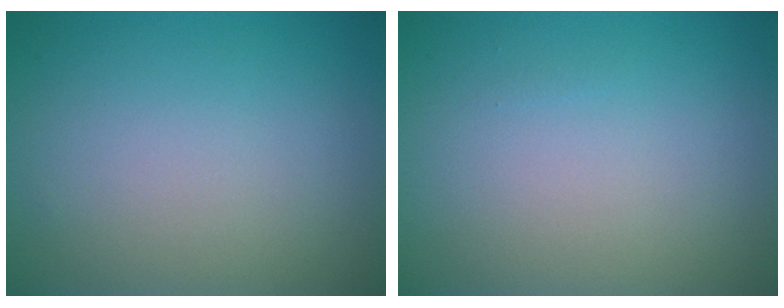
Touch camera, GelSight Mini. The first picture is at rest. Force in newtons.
{"total": 0.0}